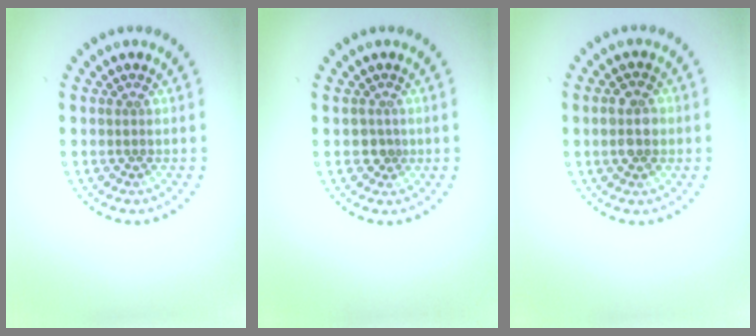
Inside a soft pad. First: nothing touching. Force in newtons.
{"total": 1.5, "press": 1.2, "slide": 0.9}
{"total": 2.9, "press": 2.9, "slide": 0.1}